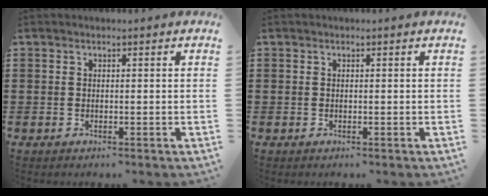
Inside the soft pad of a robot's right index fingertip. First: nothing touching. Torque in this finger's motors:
{"motor_torque": [-0.02, 0.01, 0.01, -0.01]}